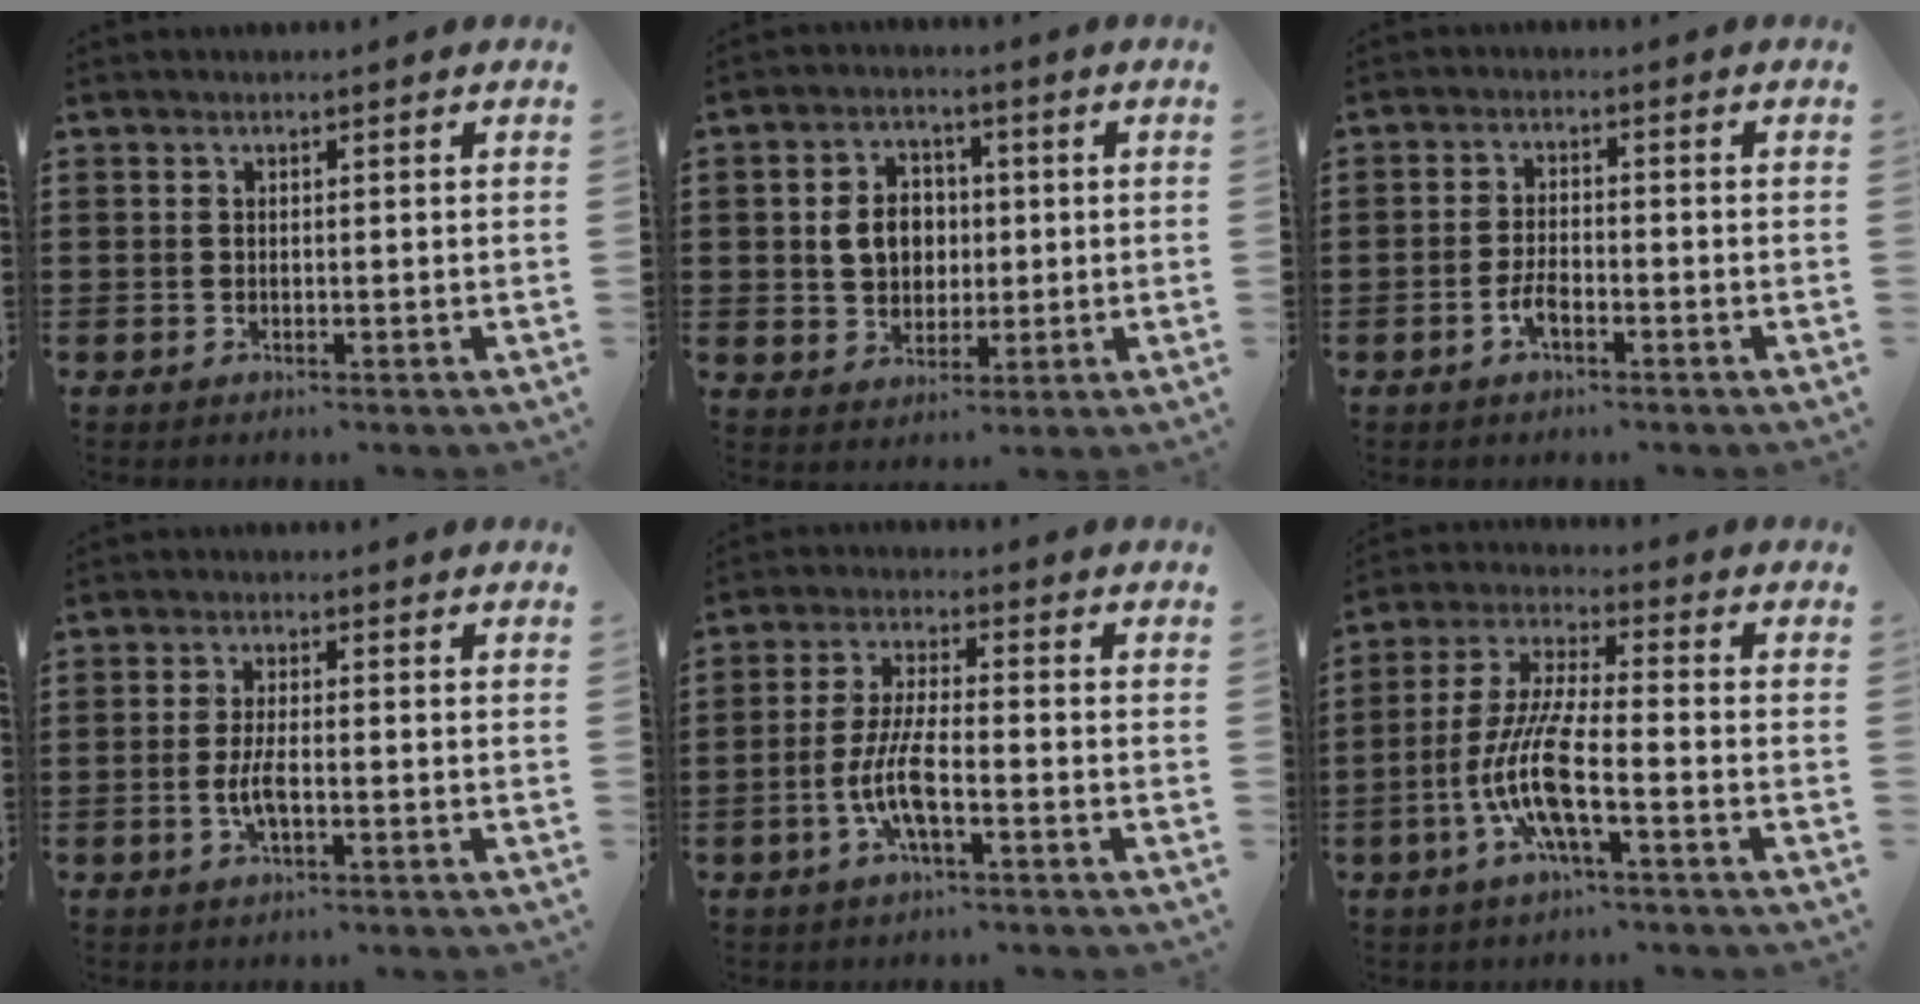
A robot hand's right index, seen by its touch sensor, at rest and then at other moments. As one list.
[{"total": 6.5, "force": [0.4, 5.3, 3.7], "torque": [-0.086, 0.012, 0.001]}, {"total": 2.8, "force": [-1.4, 1.0, 2.2], "torque": [-0.054, -0.003, -0.029]}, {"total": 3.5, "force": [-0.8, 0.9, 3.2], "torque": [-0.072, -0.003, -0.020]}, {"total": 7.1, "force": [-2.5, 1.6, 6.5], "torque": [-0.148, -0.014, -0.053]}, {"total": 9.6, "force": [-3.7, 1.6, 8.8], "torque": [-0.198, -0.014, -0.076]}]